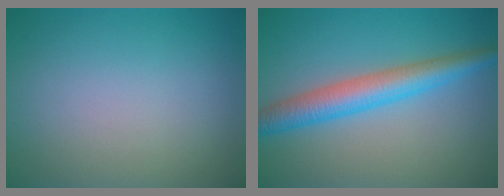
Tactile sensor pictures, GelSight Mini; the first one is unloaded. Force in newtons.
{"total": 4.9, "press": 4.9, "slide": 0.1}